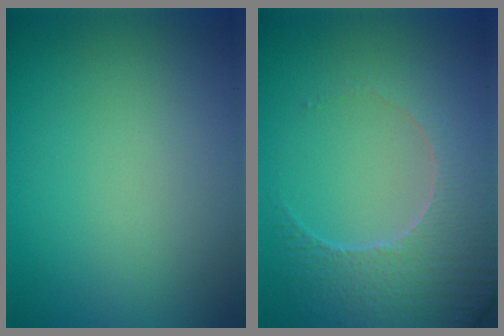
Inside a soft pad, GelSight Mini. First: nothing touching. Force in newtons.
{"total": 4.5, "press": 4.4, "slide": 0.8}